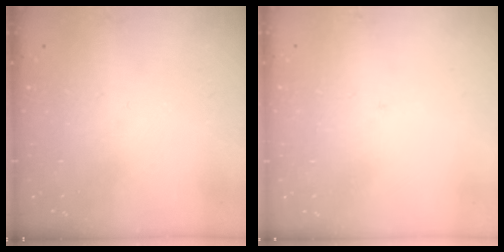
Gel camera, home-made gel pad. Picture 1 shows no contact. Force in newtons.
{"total": 2.0, "press": 2.0, "slide": 0.1}